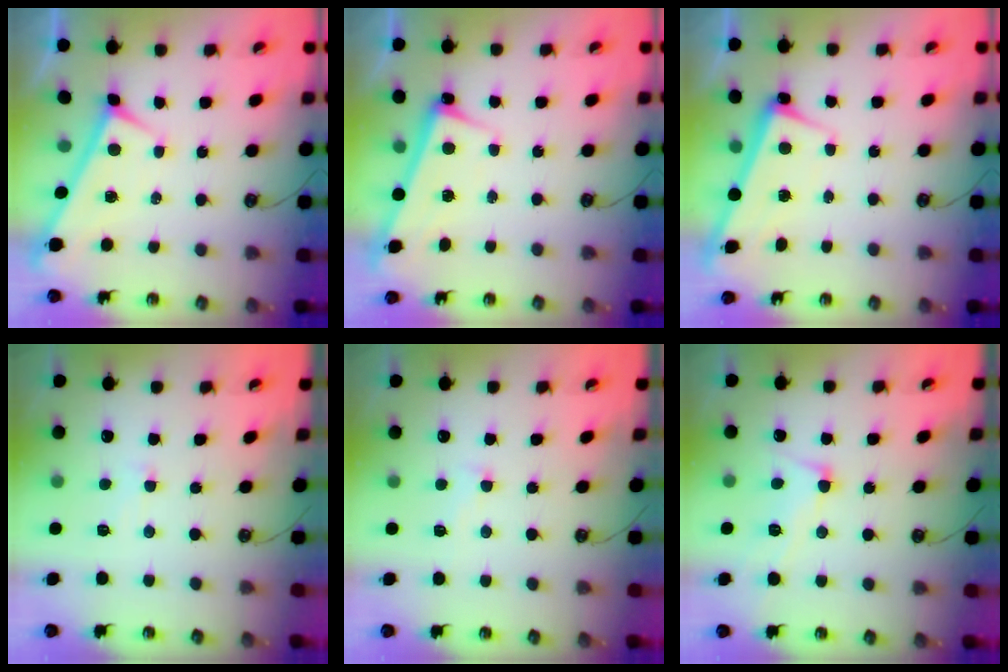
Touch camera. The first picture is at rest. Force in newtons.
{"total": 2.5, "press": 2.4, "slide": 0.6}
{"total": 2.6, "press": 2.6, "slide": 0.5}
{"total": 1.0, "press": 0.7, "slide": 0.6}
{"total": 0.8, "press": 0.4, "slide": 0.7}
{"total": 3.1, "press": 3.0, "slide": 0.9}